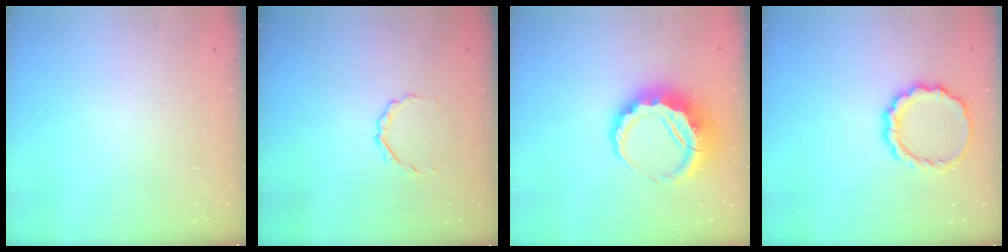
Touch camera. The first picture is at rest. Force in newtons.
{"total": 2.1, "press": 2.0, "slide": 0.8}
{"total": 9.2, "press": 9.0, "slide": 1.9}
{"total": 10.7, "press": 10.4, "slide": 2.5}